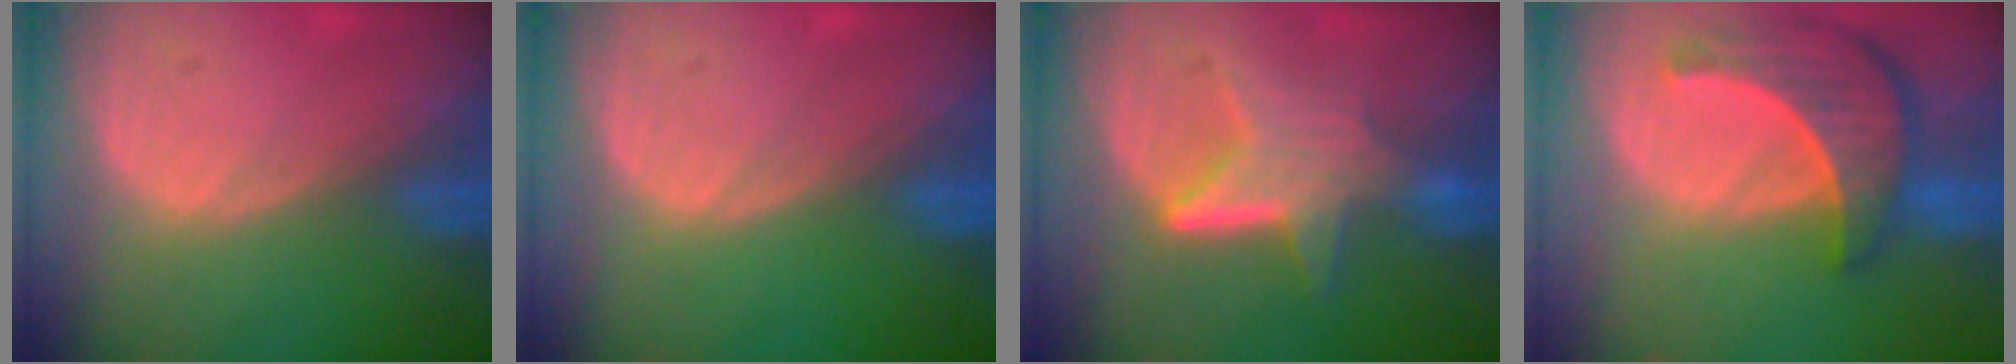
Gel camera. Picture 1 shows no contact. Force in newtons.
{"total": 0.0}
{"total": 6.6, "press": 6.0, "slide": 2.7}
{"total": 8.8, "press": 8.0, "slide": 3.5}